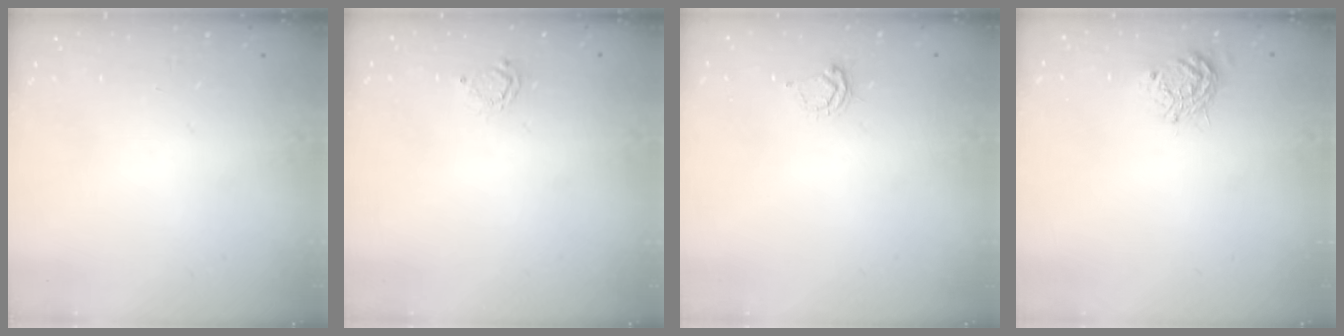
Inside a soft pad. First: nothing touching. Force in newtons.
{"total": 2.2, "press": 2.1, "slide": 0.3}
{"total": 3.8, "press": 3.8, "slide": 0.5}
{"total": 8.0, "press": 8.0, "slide": 0.3}